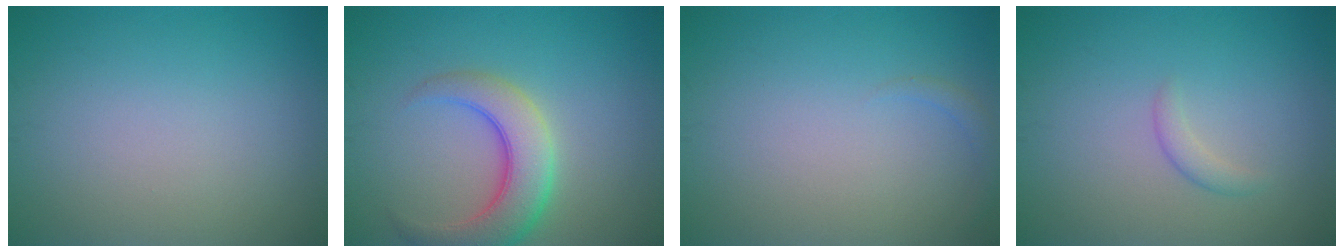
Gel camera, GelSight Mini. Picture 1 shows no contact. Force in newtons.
{"total": 5.8, "press": 5.8, "slide": 0.2}
{"total": 0.8, "press": 0.8, "slide": 0.1}
{"total": 1.1, "press": 1.1, "slide": 0.0}